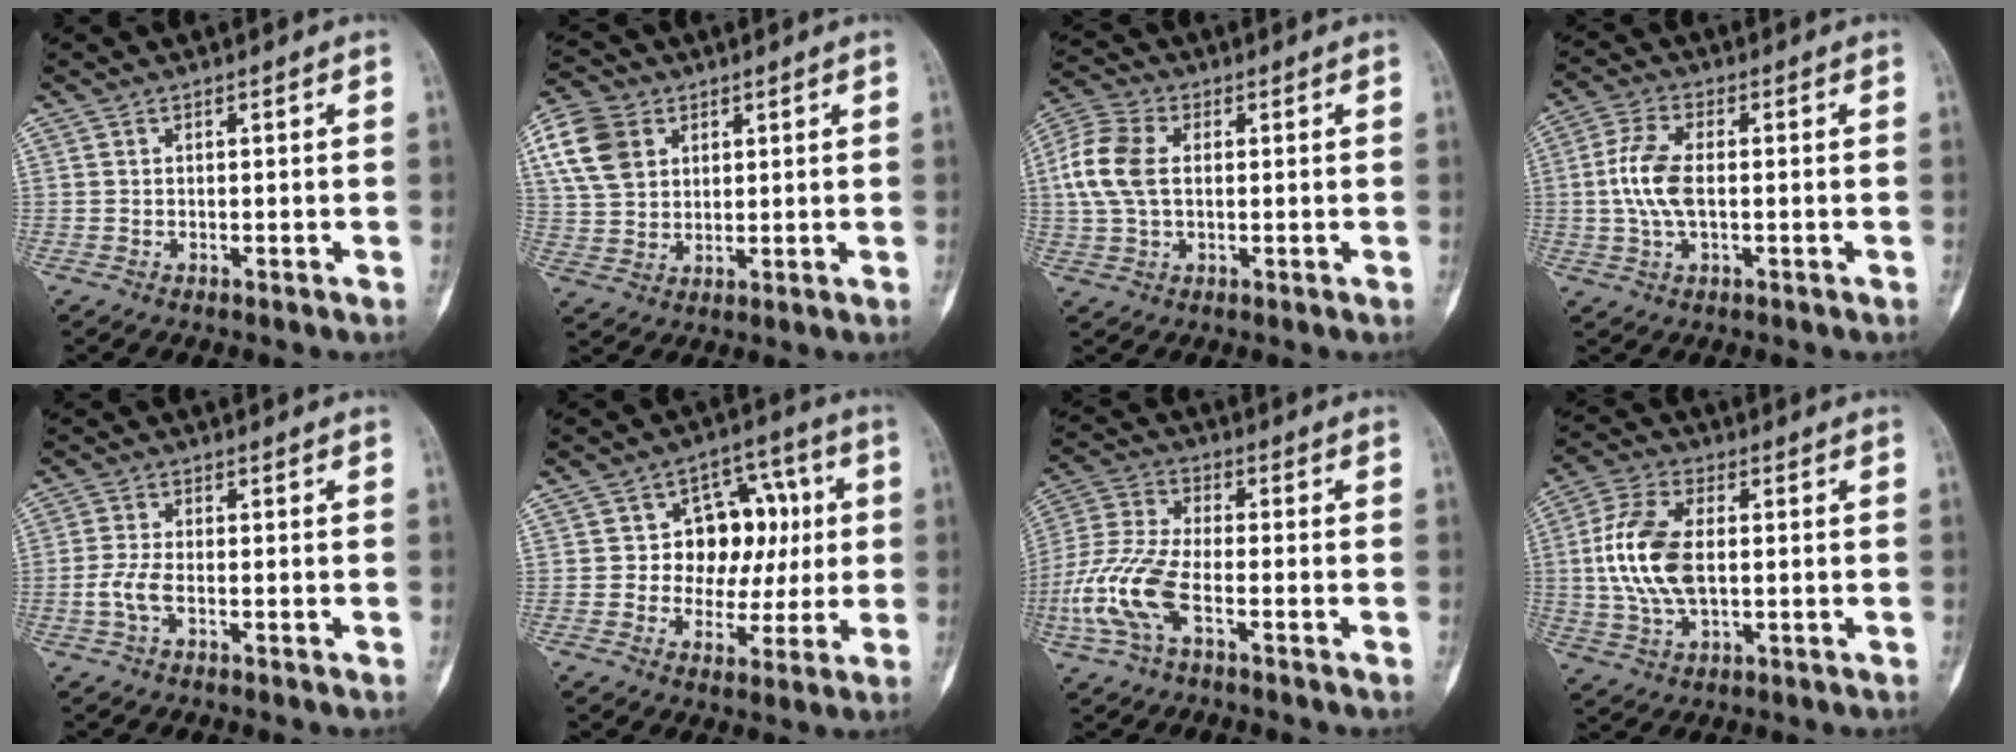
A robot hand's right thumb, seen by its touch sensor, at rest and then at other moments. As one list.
[{"total": 10.5, "force": [4.0, 7.9, 5.7], "torque": [-0.101, -0.002, 0.075]}, {"total": 9.9, "force": [1.0, 6.3, 7.6], "torque": [-0.173, 0.019, 0.018]}, {"total": 8.0, "force": [-0.2, 3.9, 7.0], "torque": [-0.157, 0.013, -0.006]}, {"total": 3.5, "force": [-1.1, 1.4, 3.1], "torque": [-0.077, 0.004, -0.025]}, {"total": 12.9, "force": [1.6, 9.7, 8.4], "torque": [-0.055, 0.019, 0.025]}, {"total": 12.1, "force": [-4.4, 5.3, 9.9], "torque": [-0.234, 0.024, -0.090]}, {"total": 12.7, "force": [0.4, 7.1, 10.6], "torque": [-0.220, 0.010, 0.008]}]